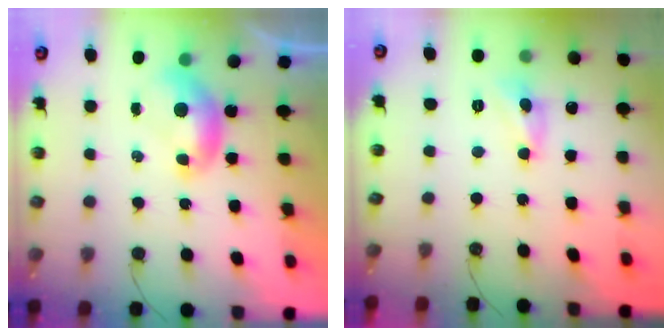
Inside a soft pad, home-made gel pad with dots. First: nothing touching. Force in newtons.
{"total": 2.2, "press": 2.2, "slide": 0.3}